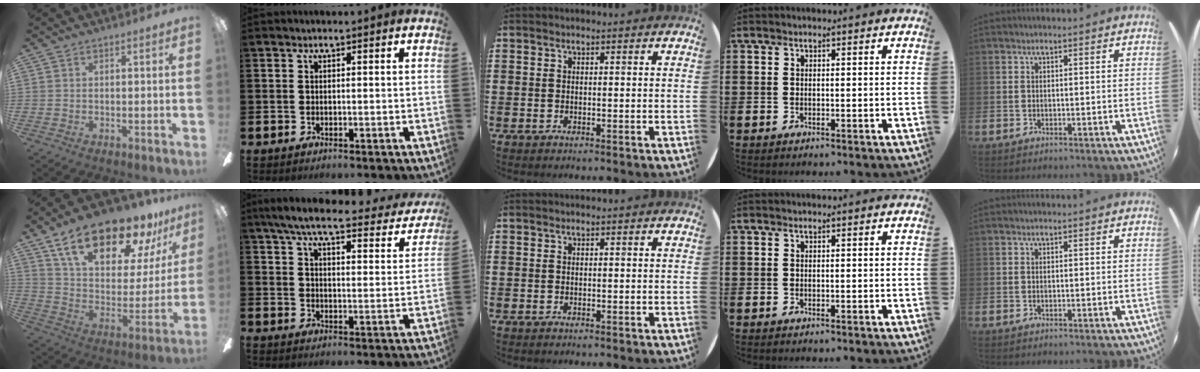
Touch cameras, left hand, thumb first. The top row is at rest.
{"thumb": {"total": 23.7, "force": [17.1, 9.7, 13.3], "torque": [-0.224, -0.108, 0.295]}, "index": {"total": 6.9, "force": [5.9, 1.3, 3.3], "torque": [-0.084, -0.035, 0.095]}}